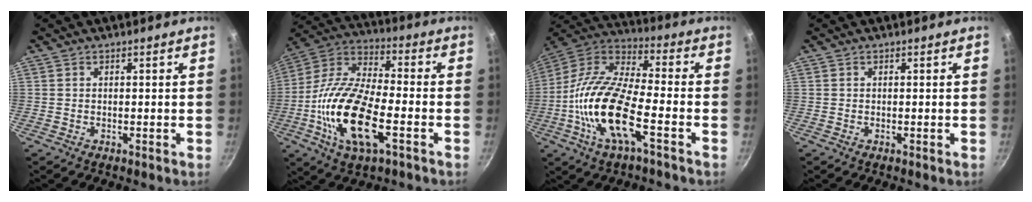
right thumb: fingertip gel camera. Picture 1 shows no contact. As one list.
[{"total": 19.8, "force": [-5.5, 8.2, 17.2], "torque": [-0.330, 0.026, -0.121]}, {"total": 18.4, "force": [-5.7, 6.5, 16.2], "torque": [-0.315, 0.038, -0.128]}, {"total": 0.0}]